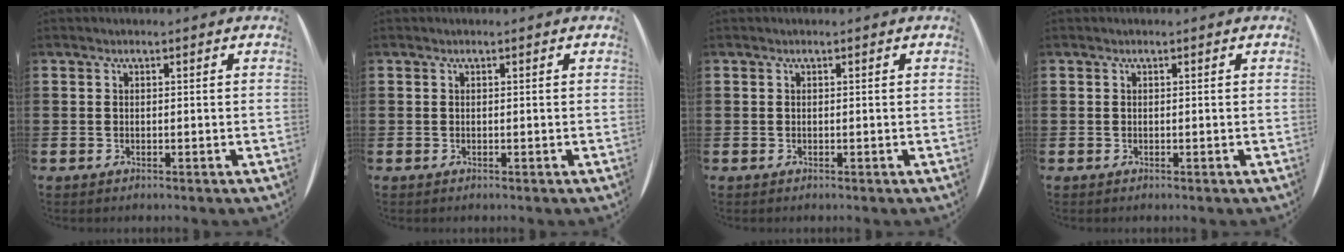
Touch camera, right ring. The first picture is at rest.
{"total": 0.0}
{"total": 0.0}
{"total": 0.0}